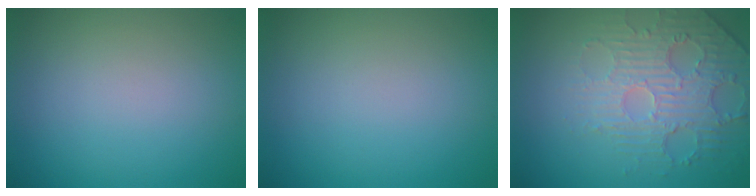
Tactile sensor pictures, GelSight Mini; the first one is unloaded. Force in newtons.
{"total": 0.0}
{"total": 4.6, "press": 3.7, "slide": 2.7}